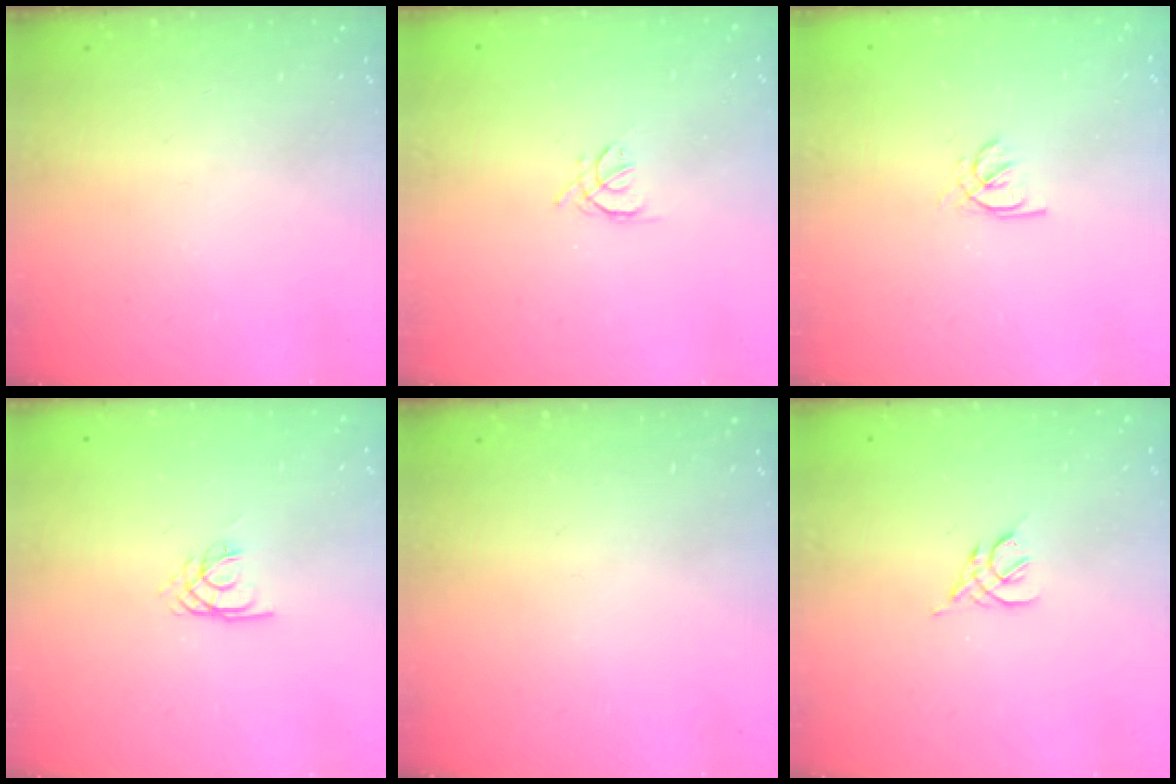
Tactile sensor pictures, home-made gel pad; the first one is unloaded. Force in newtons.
{"total": 2.4, "press": 2.3, "slide": 0.6}
{"total": 1.9, "press": 1.8, "slide": 0.4}
{"total": 2.1, "press": 2.1, "slide": 0.4}
{"total": 0.0}
{"total": 2.5, "press": 2.4, "slide": 0.7}